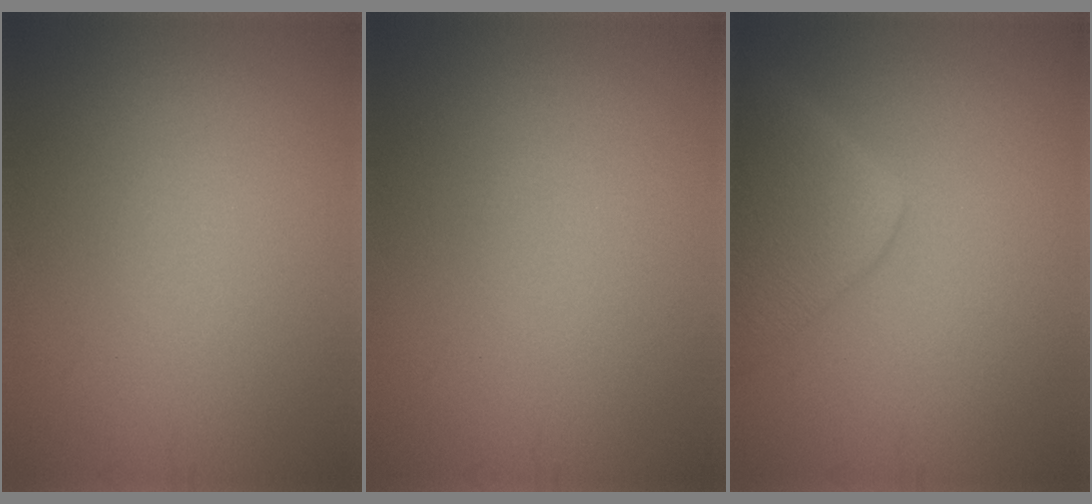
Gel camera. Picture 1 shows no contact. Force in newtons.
{"total": 0.0}
{"total": 5.2, "press": 5.2, "slide": 0.4}